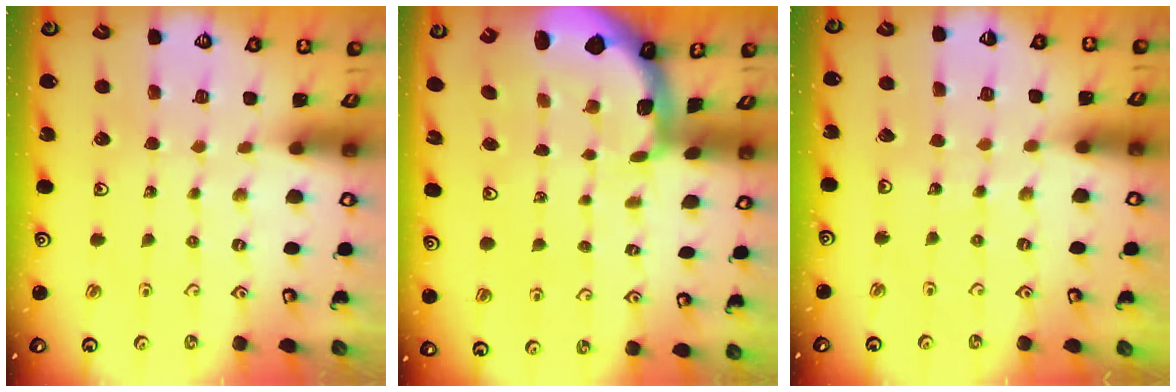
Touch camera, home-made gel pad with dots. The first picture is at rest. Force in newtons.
{"total": 1.9, "press": 1.9, "slide": 0.4}
{"total": 3.7, "press": 3.7, "slide": 0.5}